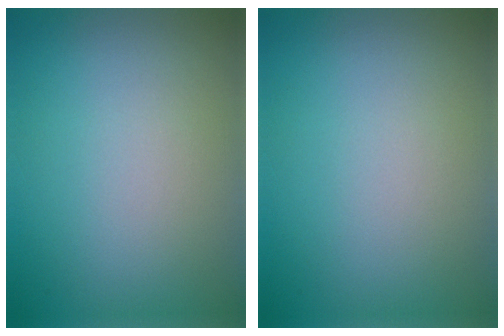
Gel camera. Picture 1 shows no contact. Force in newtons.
{"total": 0.0}